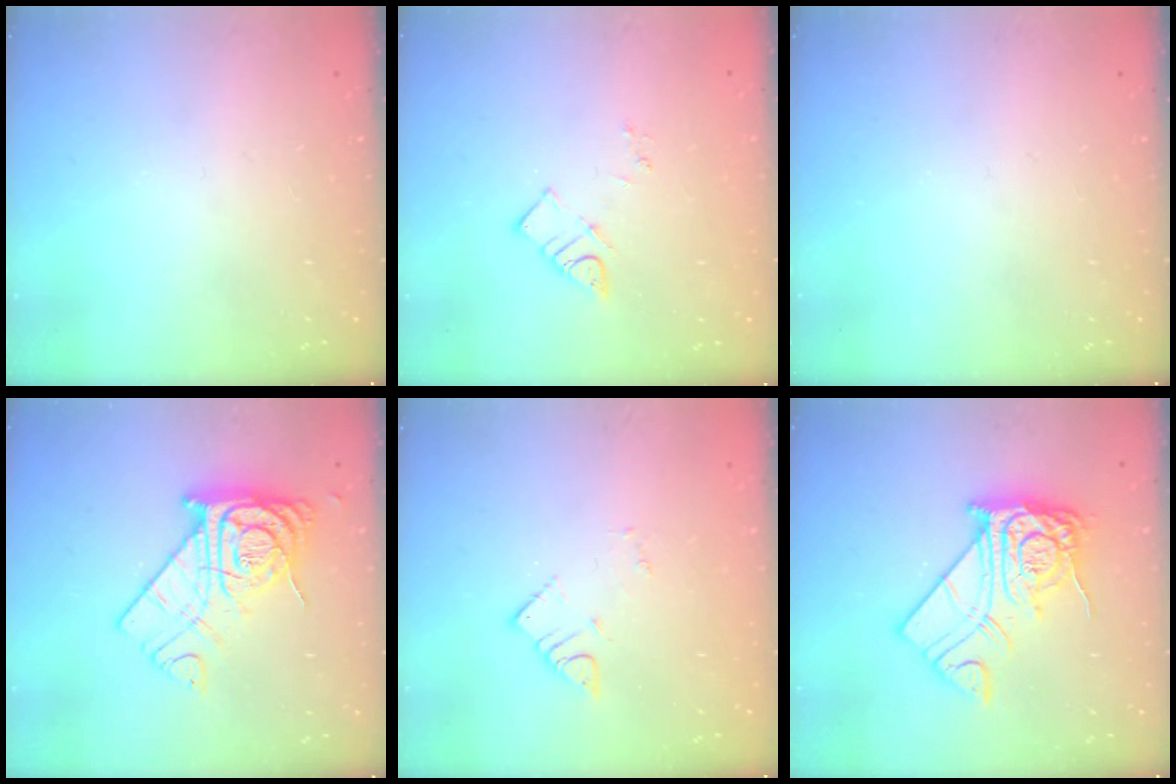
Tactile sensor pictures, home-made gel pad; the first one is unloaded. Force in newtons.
{"total": 3.4, "press": 3.4, "slide": 0.2}
{"total": 0.0}
{"total": 15.3, "press": 15.2, "slide": 1.5}
{"total": 3.2, "press": 3.2, "slide": 0.1}
{"total": 16.2, "press": 16.1, "slide": 1.3}